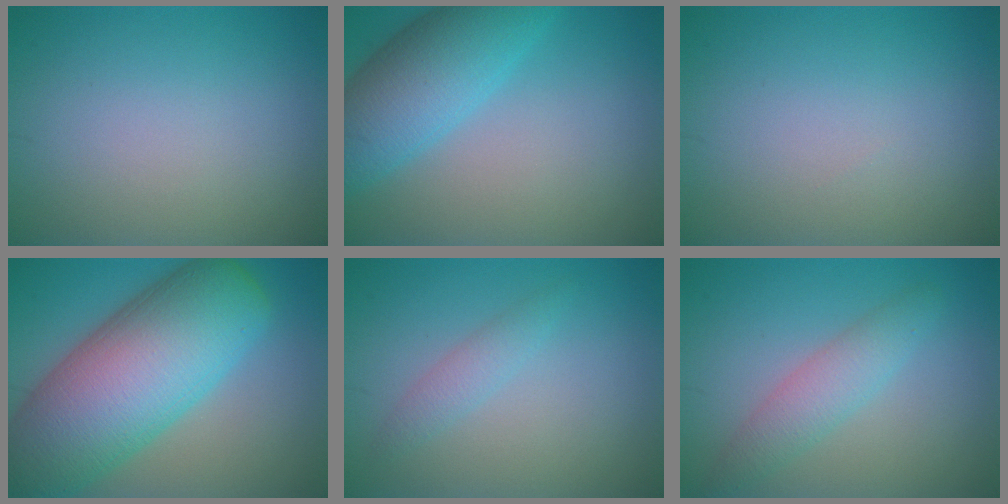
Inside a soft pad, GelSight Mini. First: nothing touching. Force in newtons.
{"total": 7.3, "press": 7.3, "slide": 0.2}
{"total": 0.0}
{"total": 15.0, "press": 15.0, "slide": 0.5}
{"total": 1.5, "press": 1.5, "slide": 0.1}
{"total": 2.9, "press": 2.9, "slide": 0.1}